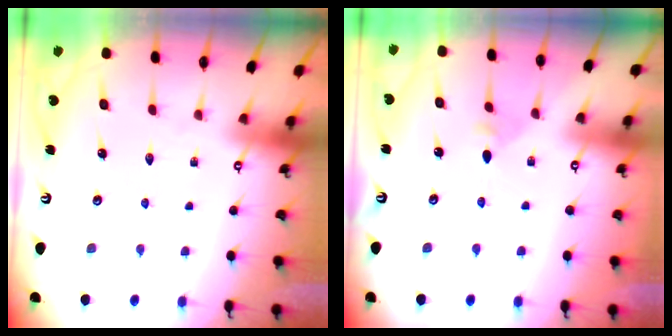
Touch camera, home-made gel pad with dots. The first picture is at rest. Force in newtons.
{"total": 2.9, "press": 2.8, "slide": 0.8}